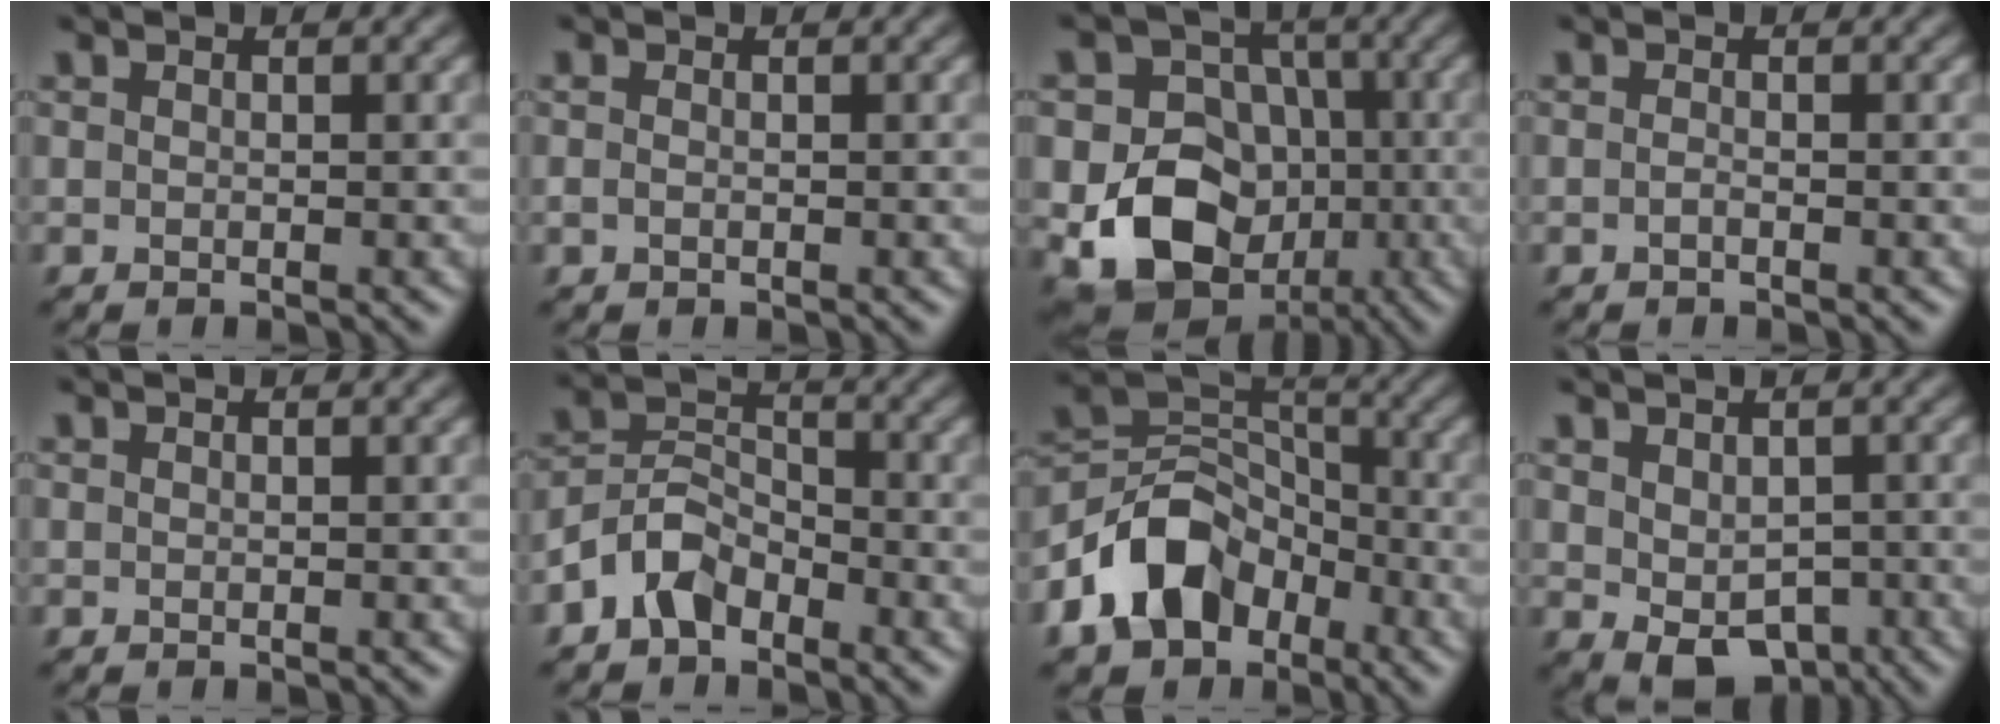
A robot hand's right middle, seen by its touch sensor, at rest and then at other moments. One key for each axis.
{"total": 0.7, "fx": -0.1, "fy": 0.5, "fz": 0.6, "tx": -0.016, "ty": -0.003, "tz": -0.003}
{"total": 12.2, "fx": -3.3, "fy": 10.4, "fz": 5.5, "tx": -0.083, "ty": -0.030, "tz": -0.081}
{"total": 0.5, "fx": -0.3, "fy": 0.1, "fz": 0.4, "tx": -0.010, "ty": 0.000, "tz": -0.007}
{"total": 0.0}
{"total": 4.2, "fx": -2.7, "fy": 2.7, "fz": 1.9, "tx": -0.036, "ty": 0.009, "tz": -0.064}
{"total": 8.3, "fx": -4.1, "fy": 5.9, "fz": 4.1, "tx": -0.070, "ty": 0.006, "tz": -0.089}
{"total": 4.6, "fx": -1.2, "fy": 3.1, "fz": 3.2, "tx": -0.053, "ty": -0.018, "tz": -0.008}